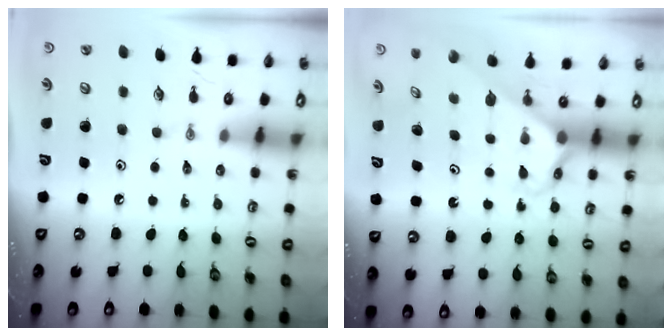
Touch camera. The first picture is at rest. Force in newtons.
{"total": 2.7, "press": 2.7, "slide": 0.1}